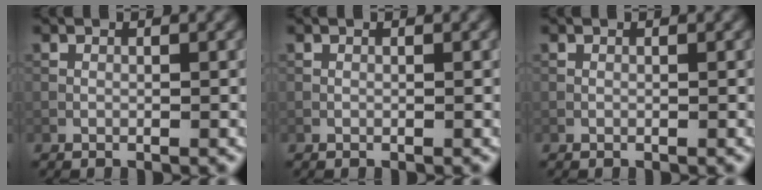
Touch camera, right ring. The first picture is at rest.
{"total": 0.0}
{"total": 0.0}